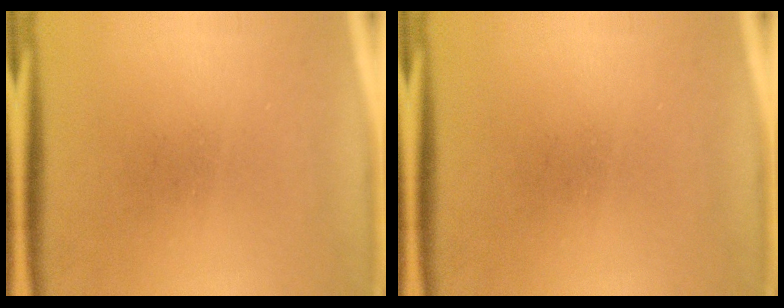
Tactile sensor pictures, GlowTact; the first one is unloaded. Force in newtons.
{"total": 0.0}